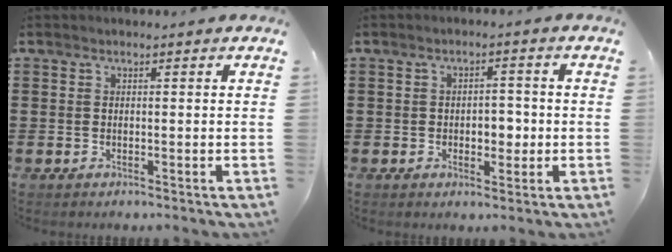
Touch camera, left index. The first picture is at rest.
{"total": 3.5, "force": [-0.6, 2.2, 2.6], "torque": [-0.047, 0.004, -0.018]}